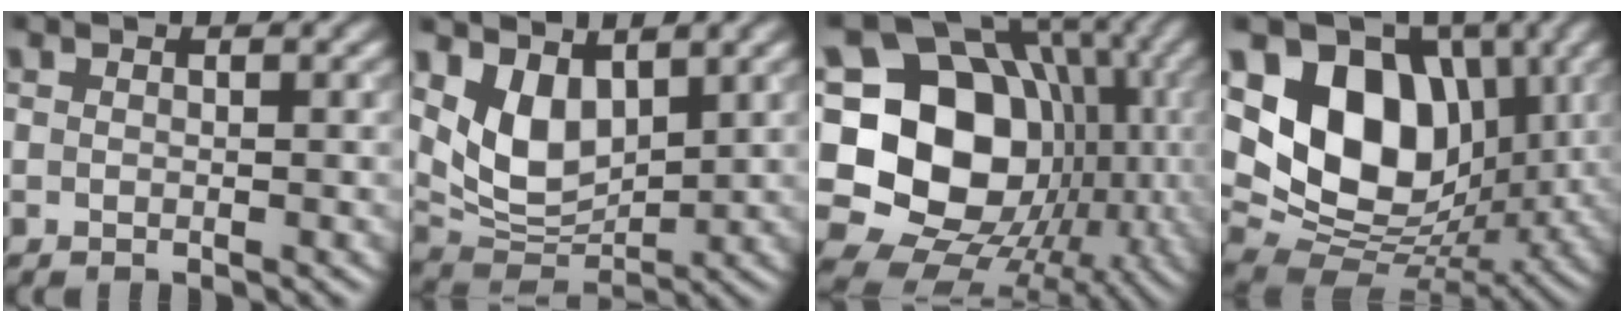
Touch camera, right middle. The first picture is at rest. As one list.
[{"total": 5.5, "force": [2.4, 3.3, 3.7], "torque": [-0.078, -0.015, 0.049]}, {"total": 20.4, "force": [-0.8, 17.0, 11.2], "torque": [-0.190, -0.006, -0.025]}, {"total": 12.7, "force": [2.8, 9.2, 8.3], "torque": [-0.141, -0.006, 0.048]}]